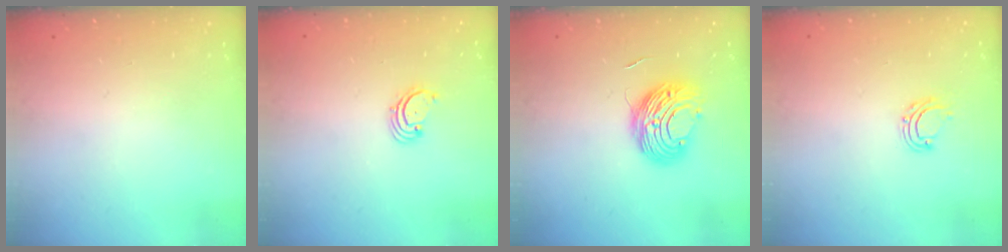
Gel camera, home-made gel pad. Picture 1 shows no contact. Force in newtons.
{"total": 1.7, "press": 1.6, "slide": 0.2}
{"total": 9.3, "press": 9.3, "slide": 0.4}
{"total": 6.2, "press": 6.1, "slide": 0.5}